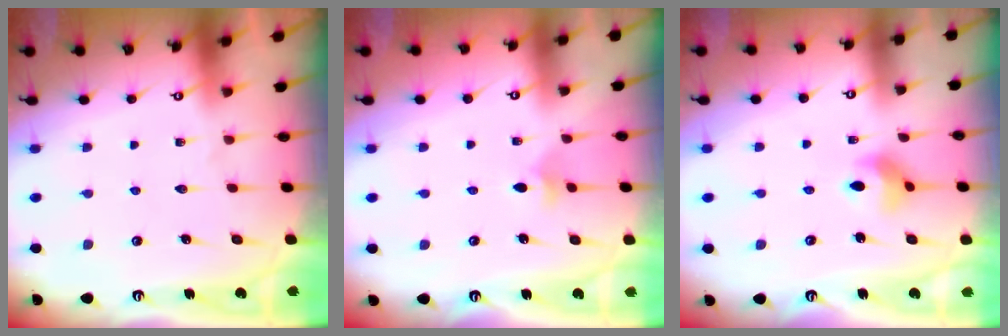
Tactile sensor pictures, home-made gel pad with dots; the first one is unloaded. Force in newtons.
{"total": 4.9, "press": 4.8, "slide": 1.1}
{"total": 6.1, "press": 6.1, "slide": 0.5}